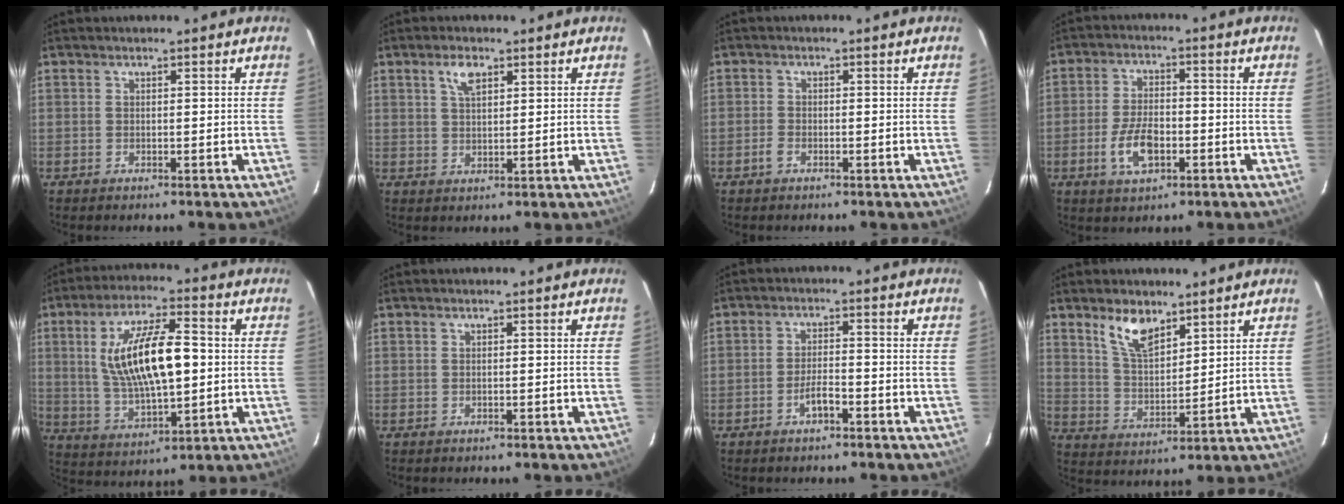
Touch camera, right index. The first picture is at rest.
{"total": 3.9, "force": [2.0, 1.7, 2.8], "torque": [-0.051, 0.008, 0.038]}
{"total": 1.7, "force": [-1.1, 0.9, 1.0], "torque": [-0.023, 0.002, -0.023]}
{"total": 8.0, "force": [-3.0, 4.1, 6.2], "torque": [-0.130, 0.002, -0.051]}
{"total": 16.0, "force": [1.5, 5.7, 14.9], "torque": [-0.280, 0.006, 0.037]}
{"total": 0.0}
{"total": 3.4, "force": [-2.2, 0.8, 2.5], "torque": [-0.055, 0.005, -0.038]}
{"total": 8.2, "force": [5.5, 3.5, 4.9], "torque": [-0.090, 0.007, 0.112]}